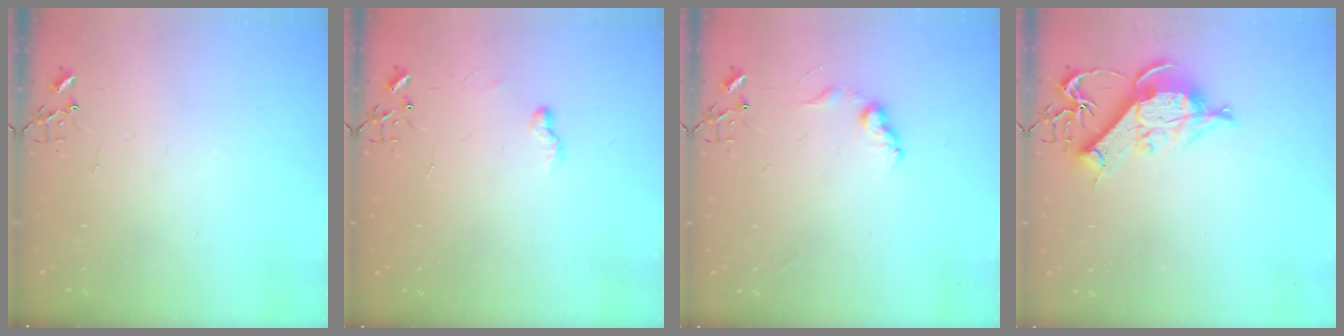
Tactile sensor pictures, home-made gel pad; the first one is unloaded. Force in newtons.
{"total": 4.6, "press": 4.6, "slide": 0.6}
{"total": 7.9, "press": 7.9, "slide": 0.5}
{"total": 11.0, "press": 11.0, "slide": 1.3}